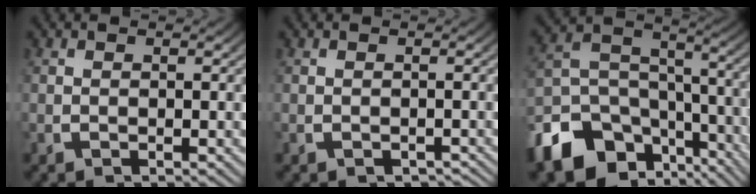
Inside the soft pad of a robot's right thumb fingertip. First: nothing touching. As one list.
[{"total": 1.5, "force": [-1.4, 0.4, 0.3], "torque": [-0.003, 0.000, -0.016]}, {"total": 13.4, "force": [-7.5, 8.6, 6.9], "torque": [-0.120, -0.044, -0.115]}]